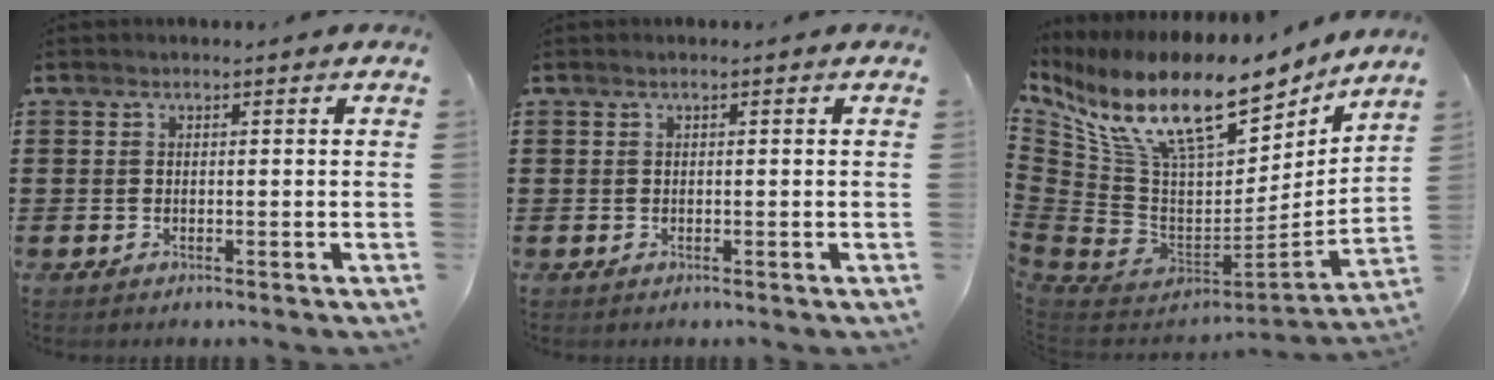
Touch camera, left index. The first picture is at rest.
{"total": 0.0}
{"total": 17.1, "force": [11.3, 6.6, 11.1], "torque": [-0.243, -0.080, 0.196]}